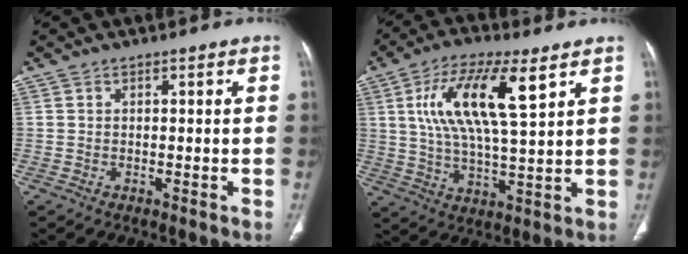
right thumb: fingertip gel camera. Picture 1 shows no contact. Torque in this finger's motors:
{"motor_torque": [1.31, 2.41, 1.02, 0.35, 0.23]}